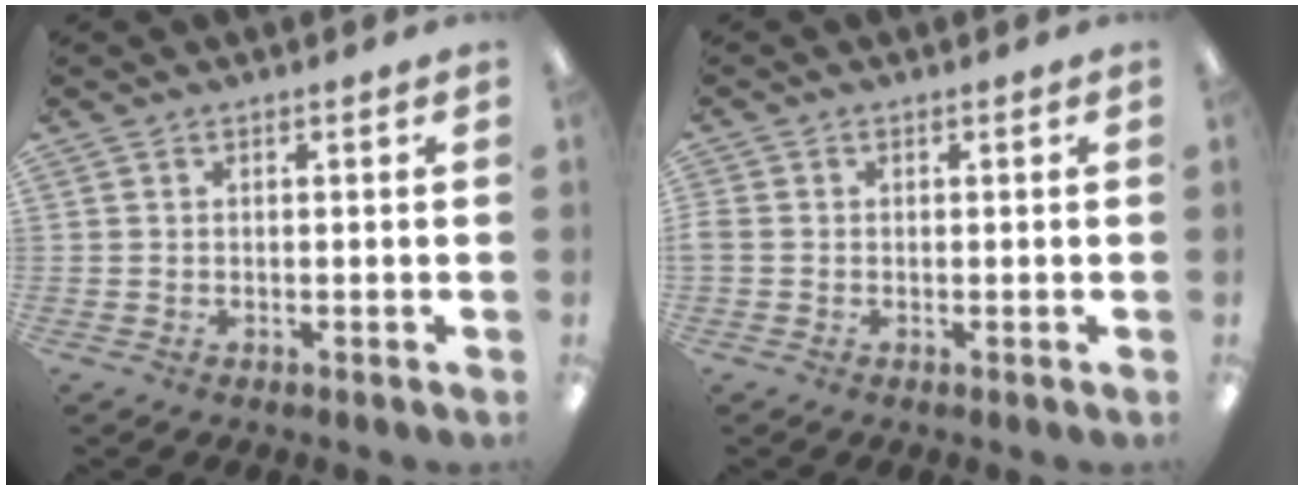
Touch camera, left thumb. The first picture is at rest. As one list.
[{"total": 1.2, "force": [-0.3, 1.0, 0.6], "torque": [-0.011, 0.003, -0.005]}]